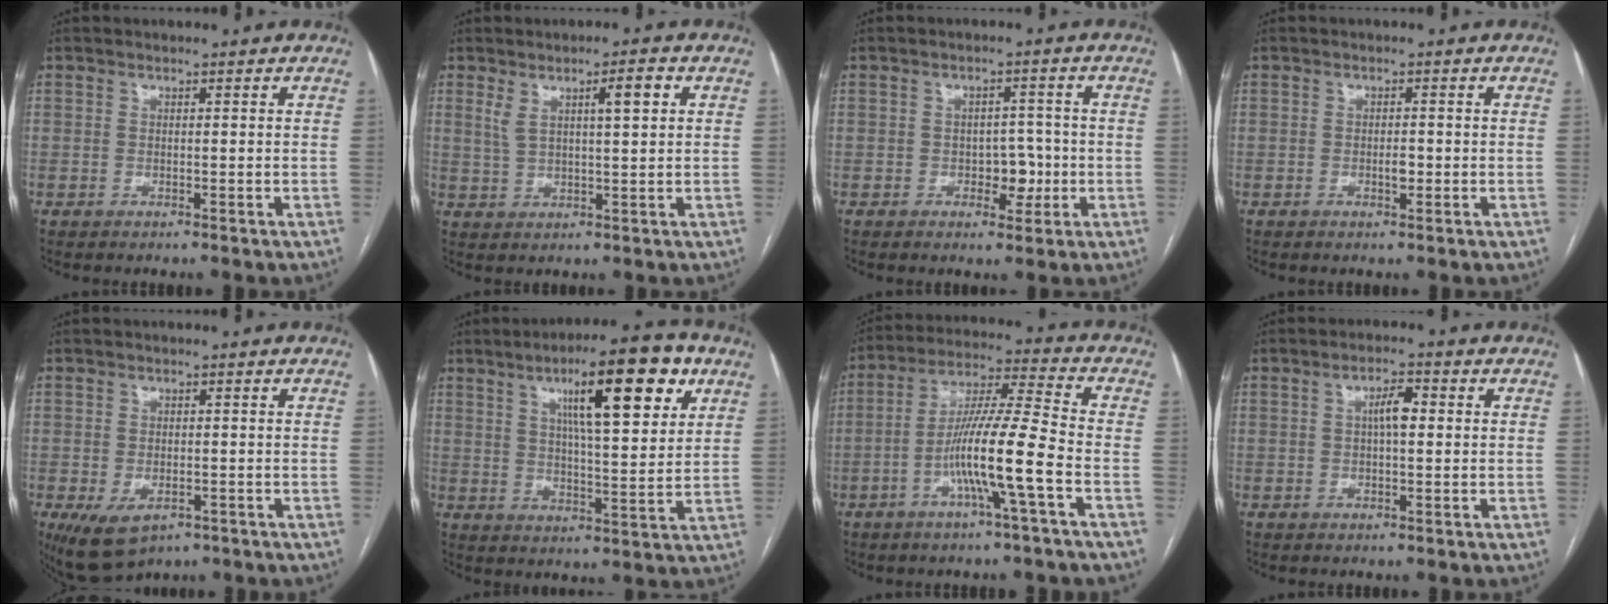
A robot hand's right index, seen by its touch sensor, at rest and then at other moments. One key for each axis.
{"total": 5.5, "fx": 2.2, "fy": 0.7, "fz": 4.9, "tx": -0.084, "ty": 0.007, "tz": 0.040}
{"total": 4.2, "fx": -1.0, "fy": 2.7, "fz": 3.0, "tx": -0.034, "ty": 0.009, "tz": -0.010}
{"total": 1.6, "fx": -0.4, "fy": 0.7, "fz": 1.4, "tx": -0.023, "ty": 0.001, "tz": -0.006}
{"total": 6.7, "fx": -3.4, "fy": 3.7, "fz": 4.4, "tx": -0.080, "ty": -0.010, "tz": -0.044}
{"total": 15.4, "fx": 7.3, "fy": 2.8, "fz": 13.2, "tx": -0.201, "ty": 0.009, "tz": 0.108}
{"total": 12.1, "fx": -4.2, "fy": -0.6, "fz": 11.3, "tx": -0.211, "ty": 0.006, "tz": -0.081}
{"total": 3.5, "fx": 0.5, "fy": 1.1, "fz": 3.3, "tx": -0.057, "ty": 0.012, "tz": 0.007}